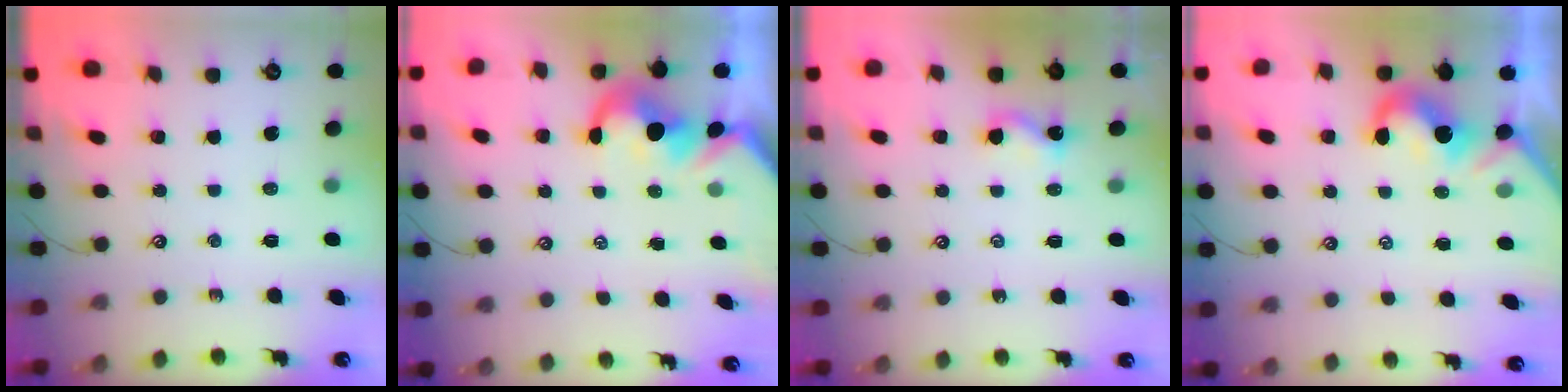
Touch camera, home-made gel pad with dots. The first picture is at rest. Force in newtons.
{"total": 3.0, "press": 2.8, "slide": 1.1}
{"total": 2.0, "press": 2.0, "slide": 0.4}
{"total": 1.5, "press": 1.2, "slide": 0.9}